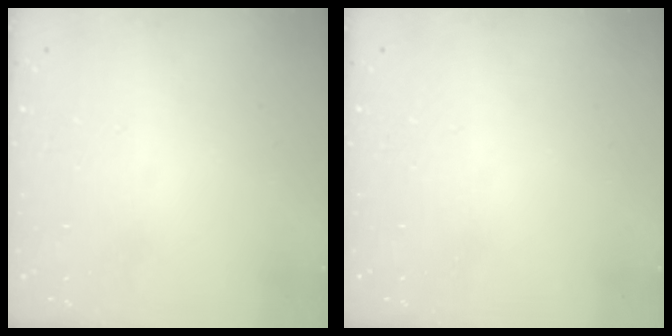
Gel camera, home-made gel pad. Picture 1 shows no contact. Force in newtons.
{"total": 0.0}